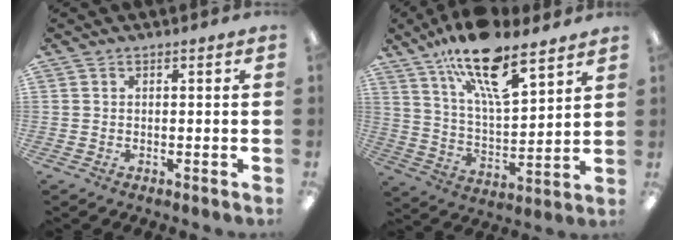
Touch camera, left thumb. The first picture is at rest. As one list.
[{"total": 18.8, "force": [12.9, 6.6, 12.0], "torque": [-0.200, -0.072, 0.218]}]